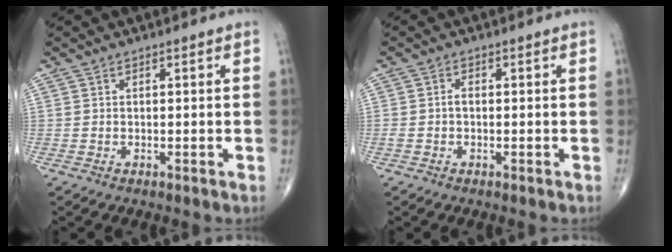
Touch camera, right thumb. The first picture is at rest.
{"total": 1.6, "force": [-0.2, 0.9, 1.3], "torque": [-0.028, 0.005, -0.005]}